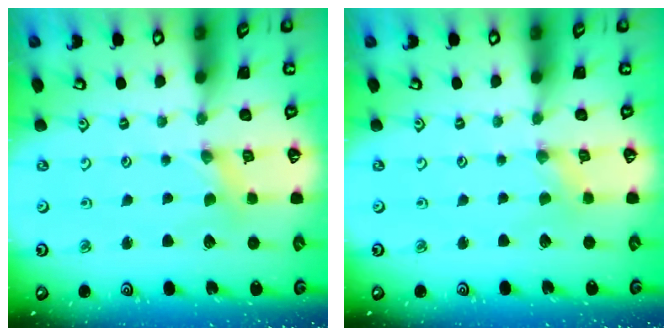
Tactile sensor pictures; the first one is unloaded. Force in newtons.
{"total": 0.6, "press": 0.5, "slide": 0.1}